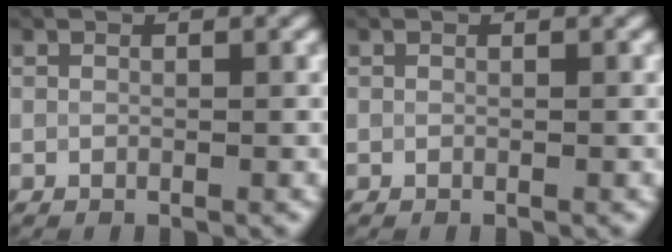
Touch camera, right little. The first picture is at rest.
{"total": 0.0}